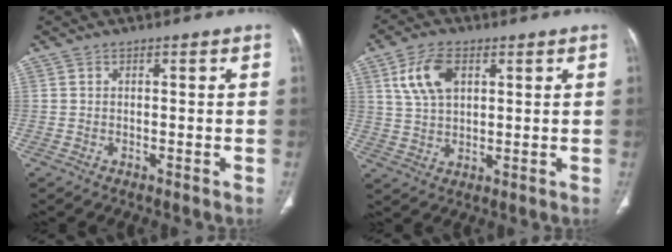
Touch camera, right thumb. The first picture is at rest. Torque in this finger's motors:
{"motor_torque": [-0.88, 1.07, 0.32, 0.09, 0.09]}